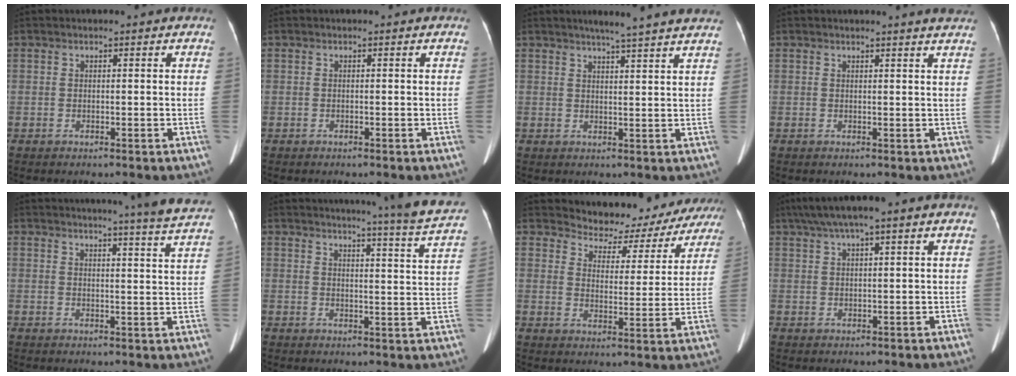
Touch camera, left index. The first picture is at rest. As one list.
[{"total": 0.0}, {"total": 10.5, "force": [9.0, -0.4, 5.3], "torque": [-0.071, 0.012, 0.094]}, {"total": 4.6, "force": [4.2, -0.7, 1.8], "torque": [-0.023, -0.001, 0.028]}, {"total": 12.0, "force": [10.9, -1.9, 4.8], "torque": [-0.065, -0.041, 0.111]}, {"total": 13.8, "force": [12.7, -2.3, 5.0], "torque": [-0.076, -0.063, 0.141]}, {"total": 12.9, "force": [12.1, 4.3, 0.7], "torque": [0.005, -0.006, 0.134]}, {"total": 7.3, "force": [4.0, 1.1, 6.0], "torque": [-0.108, 0.041, 0.065]}]